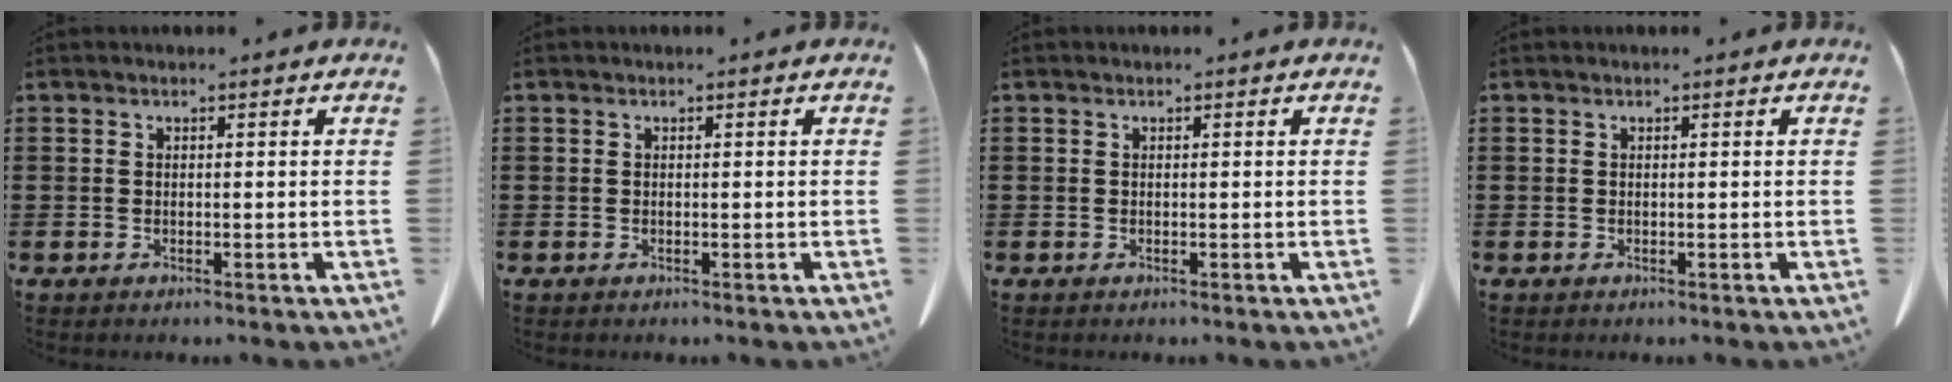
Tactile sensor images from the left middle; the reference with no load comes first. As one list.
[{"total": 0.0}, {"total": 0.0}, {"total": 0.0}]